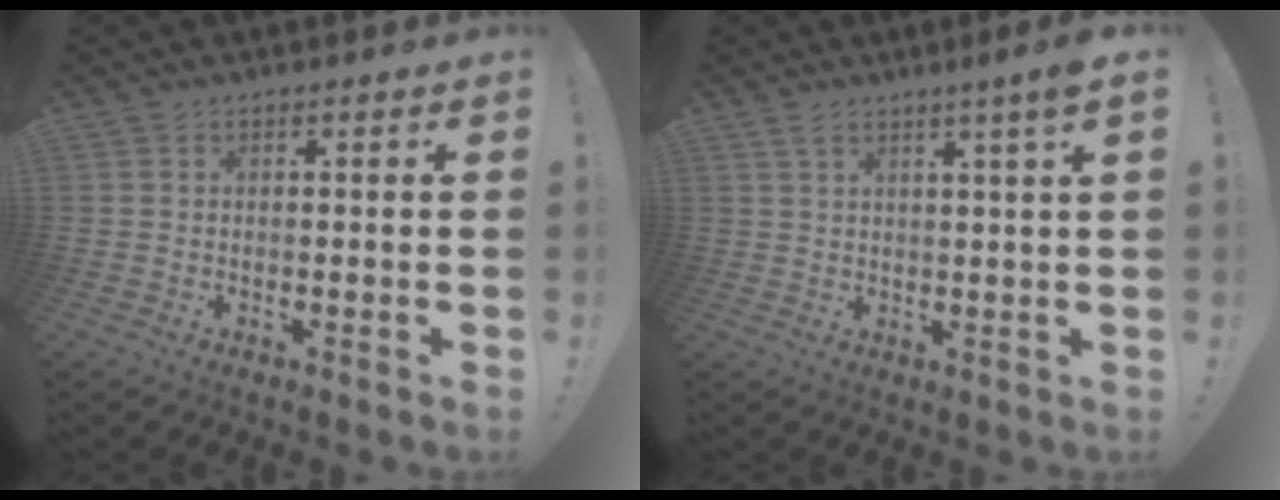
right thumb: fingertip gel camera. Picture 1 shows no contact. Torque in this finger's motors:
{"motor_torque": [-0.02, 0.02, 0.37, 0.41, 0.00]}